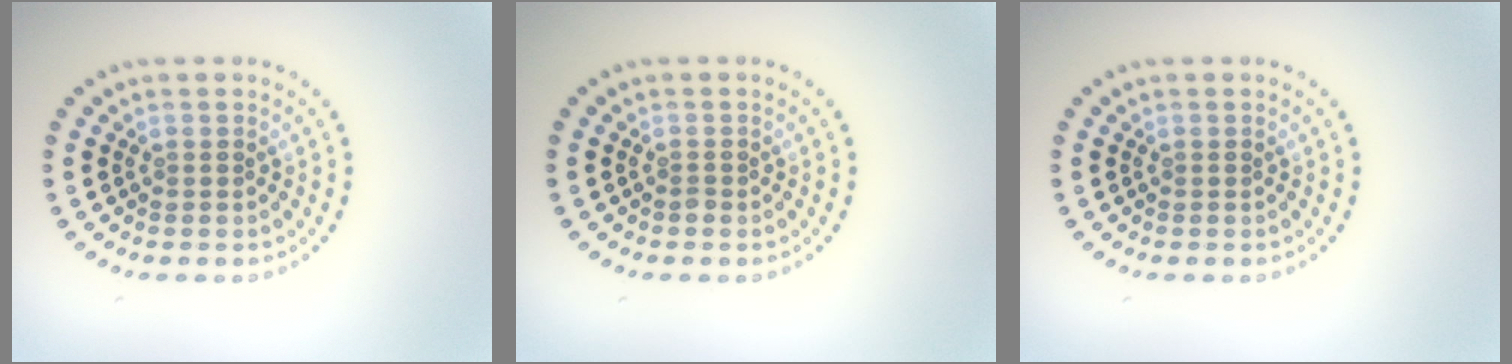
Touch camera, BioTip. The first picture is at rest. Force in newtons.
{"total": 0.5, "press": 0.4, "slide": 0.4}
{"total": 0.0}